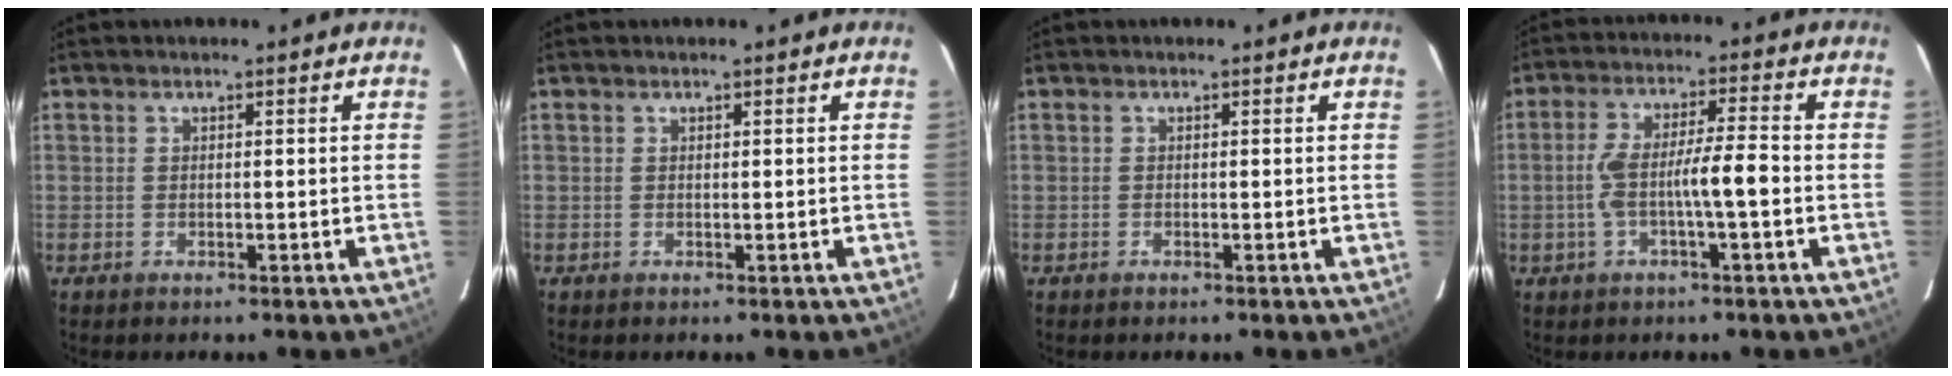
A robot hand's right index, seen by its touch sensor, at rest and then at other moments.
{"total": 0.0}
{"total": 0.0}
{"total": 7.7, "force": [-1.6, 0.7, 7.5], "torque": [-0.146, 0.019, -0.030]}